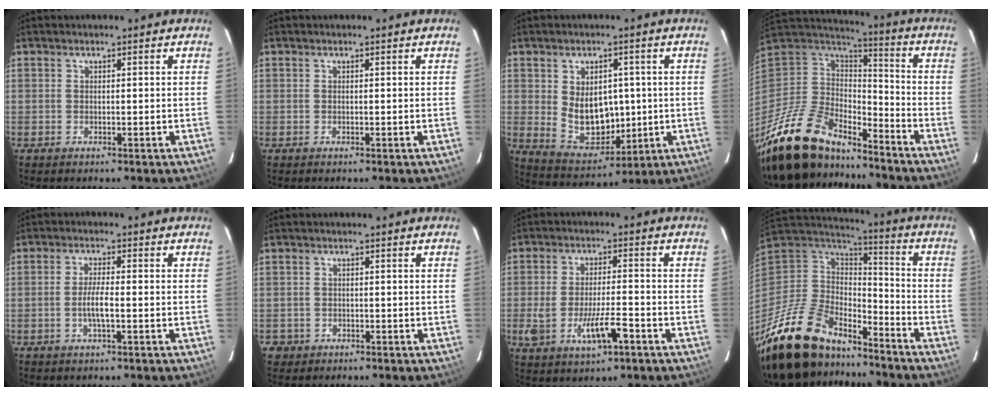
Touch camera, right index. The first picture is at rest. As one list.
[{"total": 0.0}, {"total": 11.1, "force": [0.4, 7.8, 7.9], "torque": [-0.148, -0.011, 0.036]}, {"total": 23.7, "force": [-18.1, 9.8, 11.7], "torque": [-0.260, -0.022, -0.316]}, {"total": 3.8, "force": [-1.2, 0.4, 3.6], "torque": [-0.068, -0.003, -0.021]}, {"total": 2.4, "force": [-0.8, 2.3, 0.3], "torque": [-0.011, 0.005, -0.009]}, {"total": 8.4, "force": [-3.4, 2.5, 7.3], "torque": [-0.145, -0.011, -0.051]}, {"total": 26.3, "force": [-19.0, 12.1, 13.6], "torque": [-0.297, -0.015, -0.319]}]